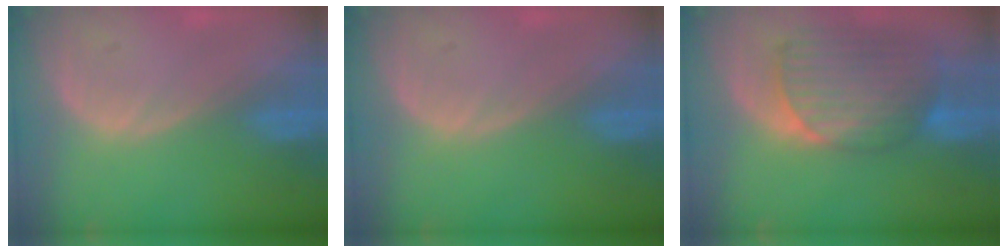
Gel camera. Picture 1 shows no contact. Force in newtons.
{"total": 0.0}
{"total": 10.0, "press": 8.6, "slide": 5.0}